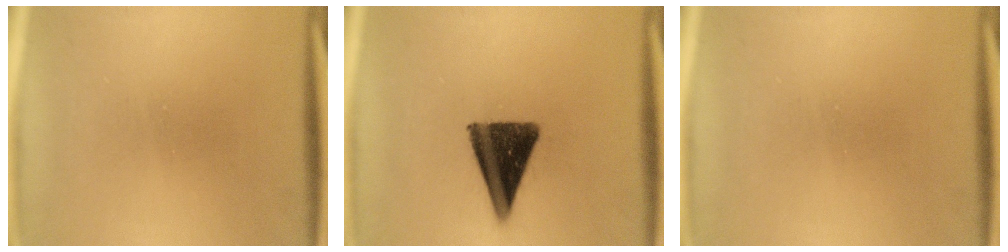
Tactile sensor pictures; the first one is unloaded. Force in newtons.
{"total": 13.3}
{"total": 0.0}